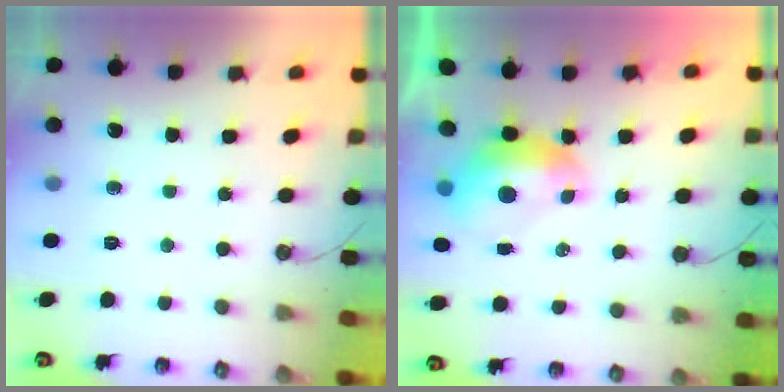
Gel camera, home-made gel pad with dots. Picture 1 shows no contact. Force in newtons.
{"total": 1.6, "press": 1.4, "slide": 0.7}